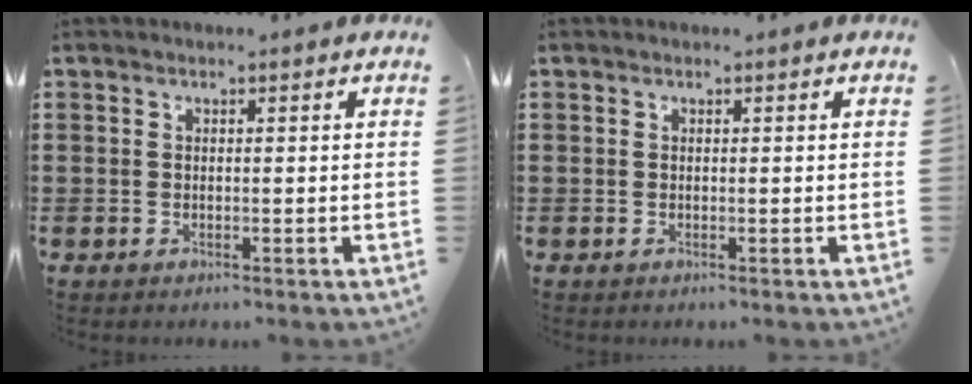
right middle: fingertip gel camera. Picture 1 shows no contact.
{"total": 0.0}